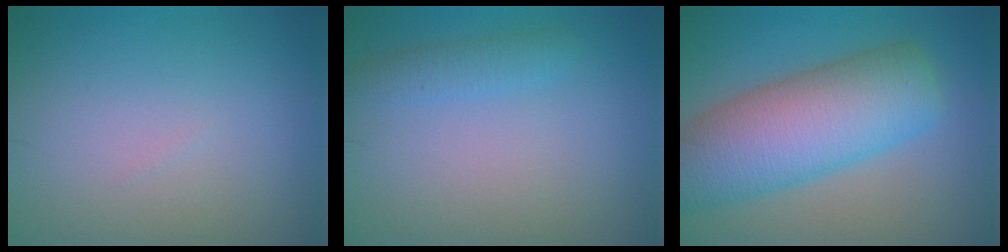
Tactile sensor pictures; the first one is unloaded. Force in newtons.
{"total": 1.6, "press": 1.6, "slide": 0.0}
{"total": 9.6, "press": 9.6, "slide": 0.3}